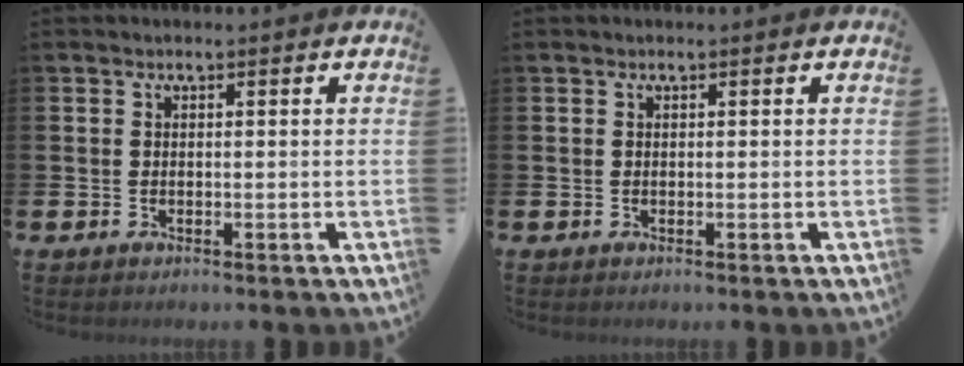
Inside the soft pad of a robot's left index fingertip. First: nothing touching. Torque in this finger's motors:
{"motor_torque": [-0.01, 0.14, 0.00, 0.00]}